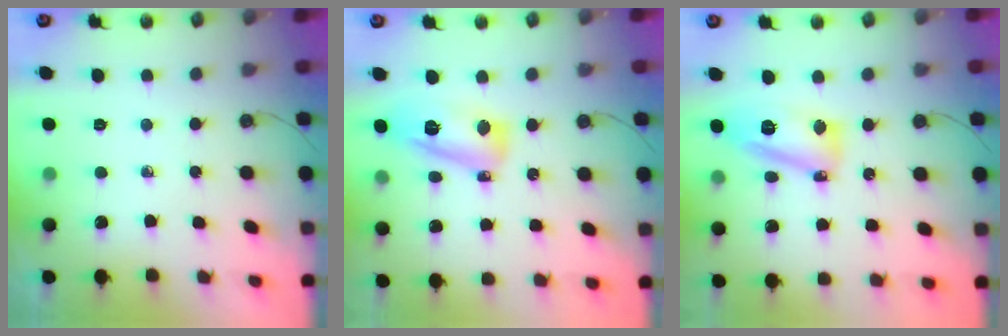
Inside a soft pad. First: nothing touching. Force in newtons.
{"total": 14.1, "press": 14.1, "slide": 1.3}
{"total": 14.1, "press": 14.0, "slide": 1.4}